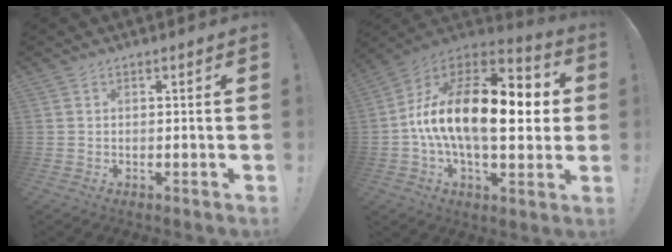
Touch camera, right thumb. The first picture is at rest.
{"total": 24.3, "force": [0.2, 12.2, 21.0], "torque": [-0.362, 0.007, 0.003]}